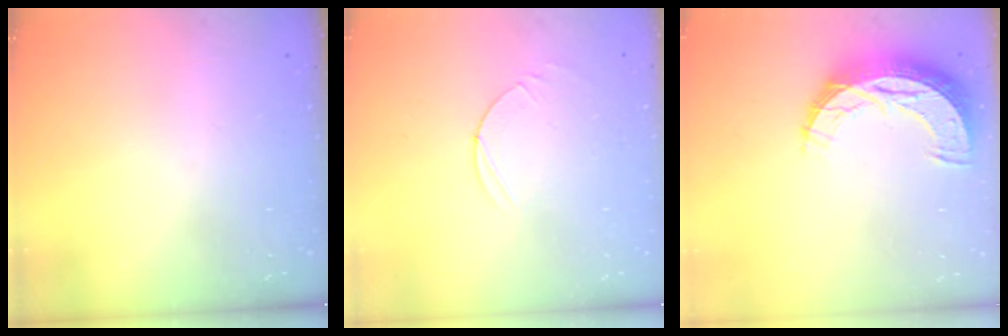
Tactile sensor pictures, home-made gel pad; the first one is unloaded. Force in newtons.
{"total": 4.9, "press": 4.9, "slide": 0.4}
{"total": 11.1, "press": 11.1, "slide": 0.7}